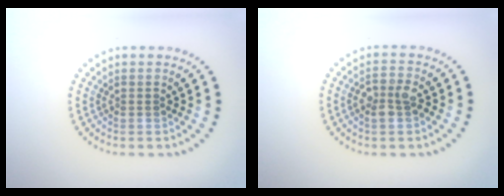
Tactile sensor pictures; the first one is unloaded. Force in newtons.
{"total": 2.4, "press": 2.4, "slide": 0.4}